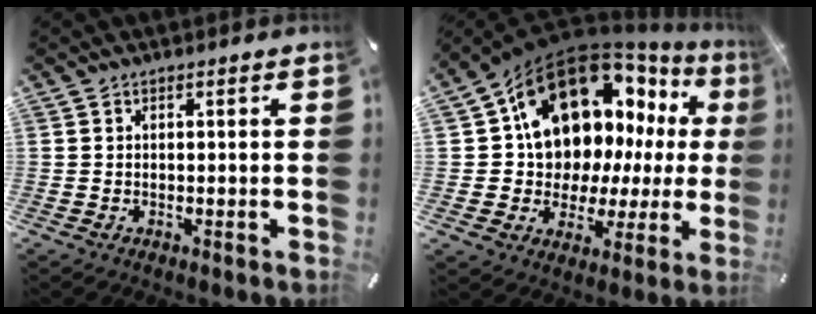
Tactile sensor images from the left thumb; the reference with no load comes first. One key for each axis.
{"total": 17.2, "fx": 10.0, "fy": 11.4, "fz": 8.2, "tx": -0.134, "ty": -0.089, "tz": 0.187}